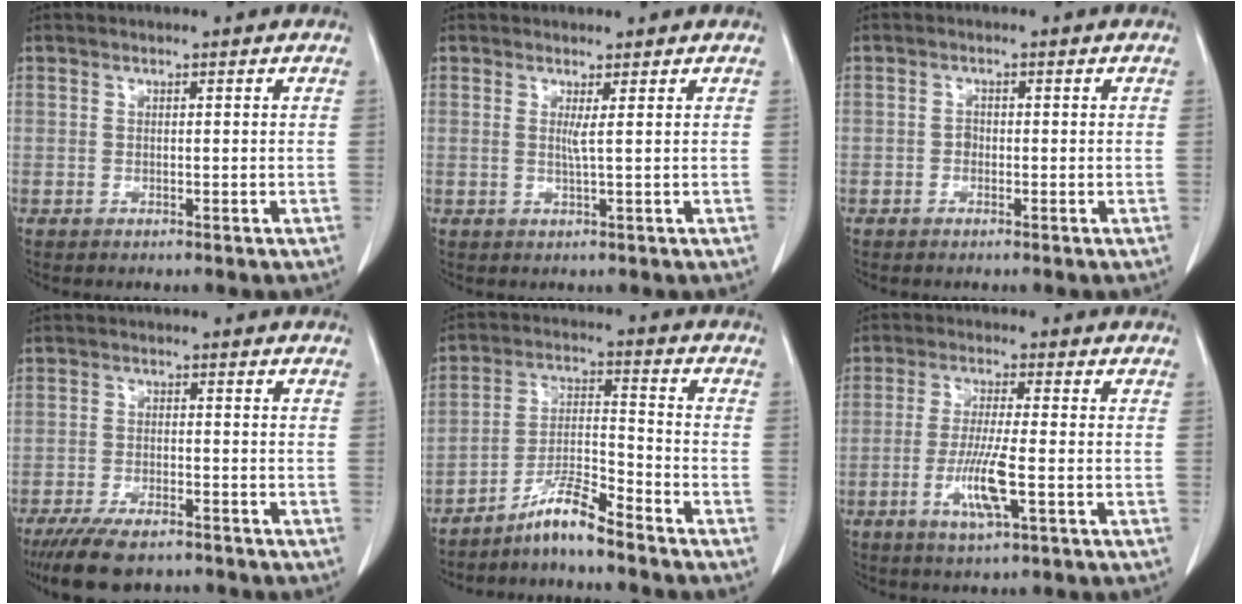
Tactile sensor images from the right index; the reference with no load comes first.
{"total": 1.2, "force": [0.4, -0.4, 1.0], "torque": [-0.025, -0.005, 0.008]}
{"total": 0.9, "force": [-0.3, 0.8, 0.5], "torque": [-0.005, 0.004, -0.008]}
{"total": 9.4, "force": [-7.4, 2.7, 5.1], "torque": [-0.084, -0.016, -0.120]}
{"total": 7.0, "force": [-5.9, -0.1, 3.7], "torque": [-0.075, -0.004, -0.114]}
{"total": 7.3, "force": [-2.4, 0.3, 6.9], "torque": [-0.136, -0.013, -0.044]}